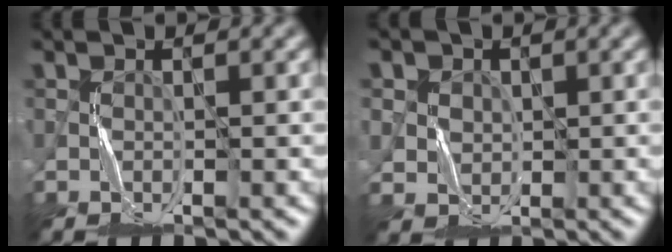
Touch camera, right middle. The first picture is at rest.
{"total": 3.1, "force": [1.1, 2.8, 0.8], "torque": [-0.036, 0.002, 0.028]}